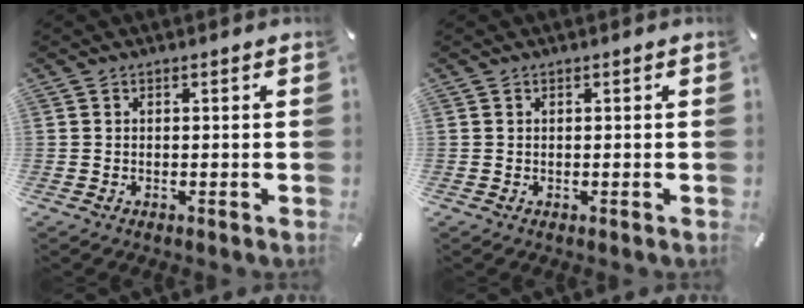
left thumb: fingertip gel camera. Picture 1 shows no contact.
{"total": 0.0}